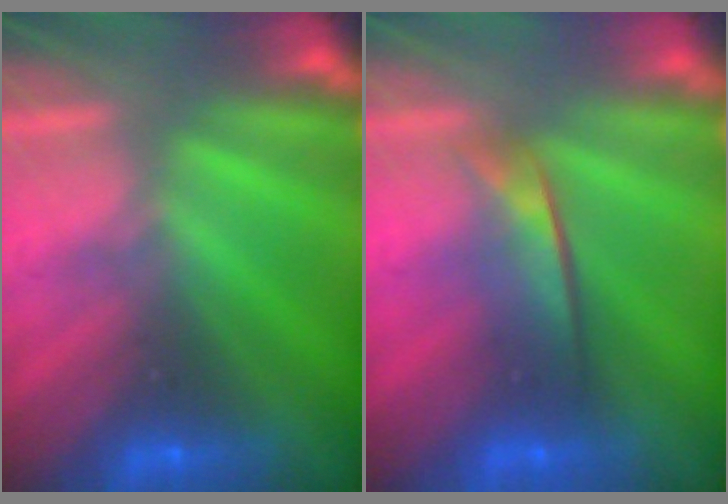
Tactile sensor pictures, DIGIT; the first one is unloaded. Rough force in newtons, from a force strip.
{"total": 2.0}